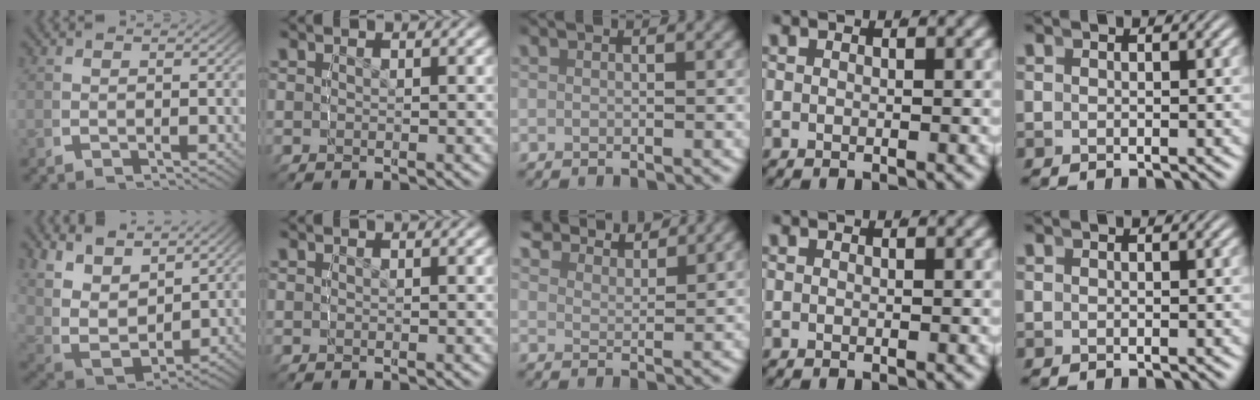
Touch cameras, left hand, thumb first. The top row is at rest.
{"thumb": {"total": 7.9, "force": [2.6, 5.3, 5.3], "torque": [-0.133, -0.020, 0.053]}, "middle": {"total": 4.8, "force": [4.5, 1.0, 1.6], "torque": [-0.032, 0.004, 0.075]}}